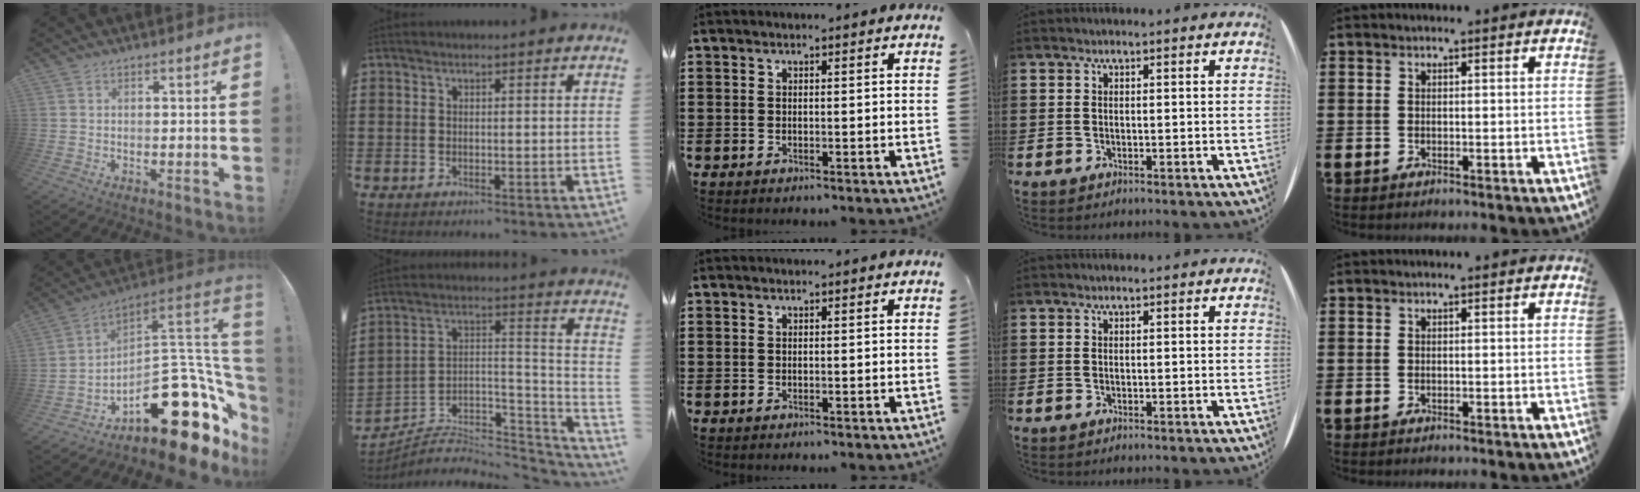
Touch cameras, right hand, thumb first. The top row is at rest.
{"thumb": {"total": 23.9, "force": [-7.4, 11.8, 19.4], "torque": [-0.238, 0.014, -0.100]}, "index": {"total": 4.7, "force": [-3.7, 2.4, 1.6], "torque": [-0.026, -0.001, -0.072]}}